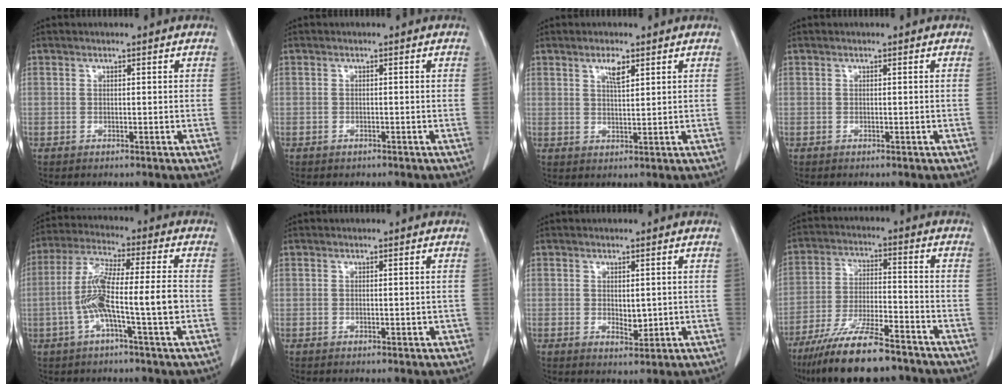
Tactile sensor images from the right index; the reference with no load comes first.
{"total": 0.5, "force": [-0.4, 0.3, 0.1], "torque": [-0.006, 0.000, -0.005]}
{"total": 3.0, "force": [1.8, 0.7, 2.3], "torque": [-0.046, -0.002, 0.032]}
{"total": 0.0}
{"total": 11.0, "force": [-2.3, 0.6, 10.8], "torque": [-0.210, 0.016, -0.049]}
{"total": 0.9, "force": [-0.1, 0.5, 0.8], "torque": [-0.012, -0.001, 0.002]}
{"total": 2.5, "force": [0.2, 1.3, 2.2], "torque": [-0.035, -0.008, 0.009]}
{"total": 14.4, "force": [-11.4, 2.5, 8.5], "torque": [-0.162, -0.027, -0.198]}